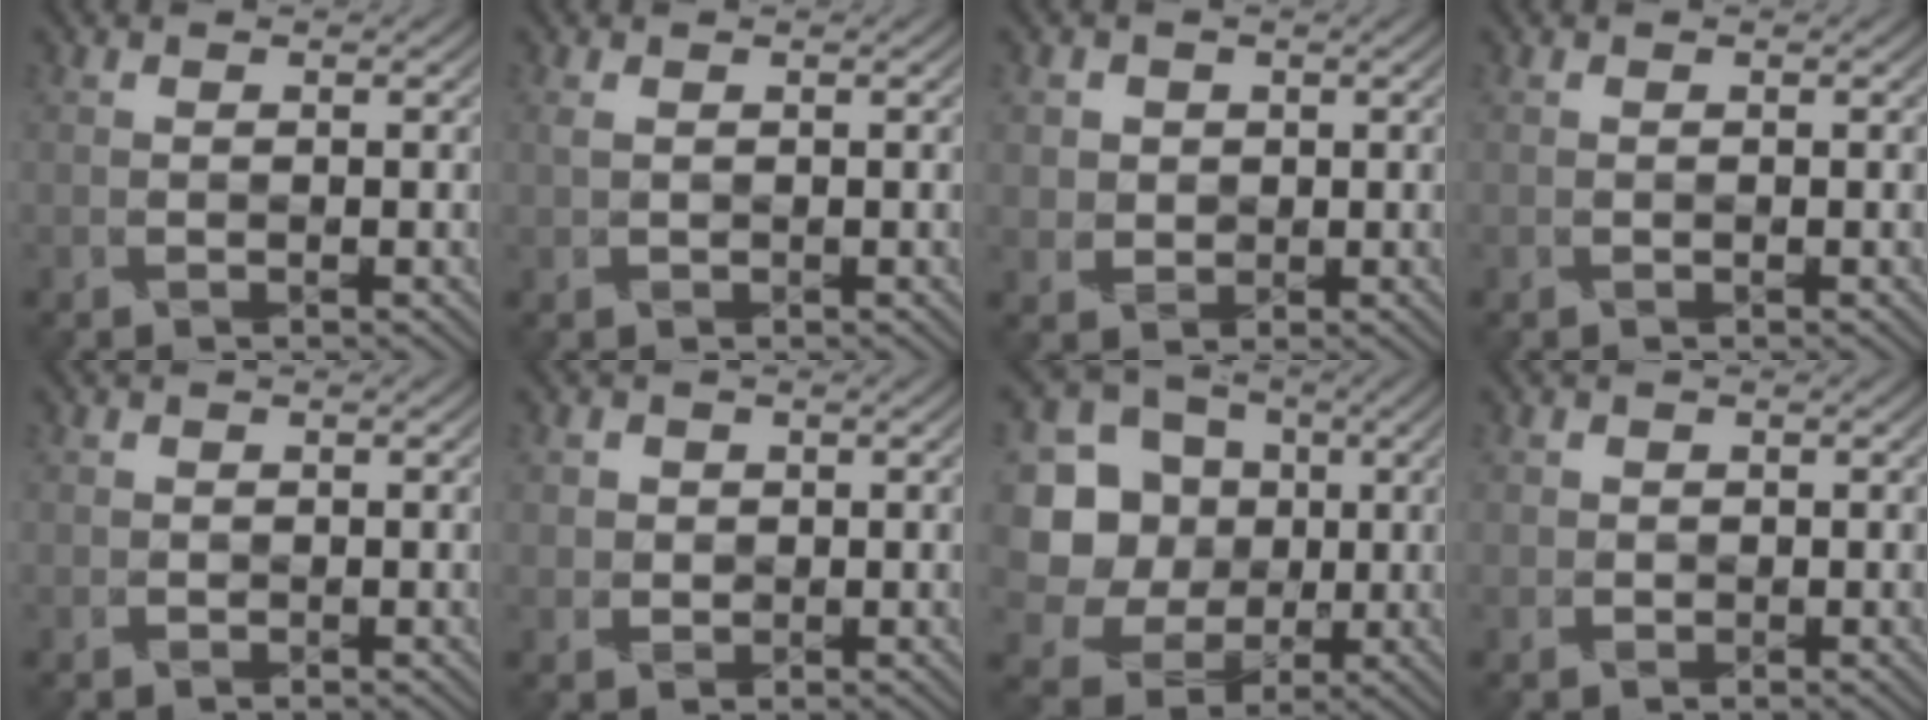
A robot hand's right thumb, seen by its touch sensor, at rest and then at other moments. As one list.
[{"total": 0.6, "force": [0.3, 0.4, 0.3], "torque": [-0.011, -0.001, 0.009]}, {"total": 2.2, "force": [0.9, 1.9, -0.6], "torque": [0.004, -0.011, 0.020]}, {"total": 0.0}, {"total": 0.9, "force": [0.1, 0.9, 0.3], "torque": [-0.006, -0.003, 0.004]}, {"total": 1.6, "force": [0.6, 1.3, -0.7], "torque": [0.014, -0.007, 0.012]}, {"total": 10.2, "force": [0.9, 9.6, 3.3], "torque": [-0.111, 0.005, 0.005]}, {"total": 1.1, "force": [0.4, 1.0, 0.0], "torque": [0.003, -0.002, 0.008]}]